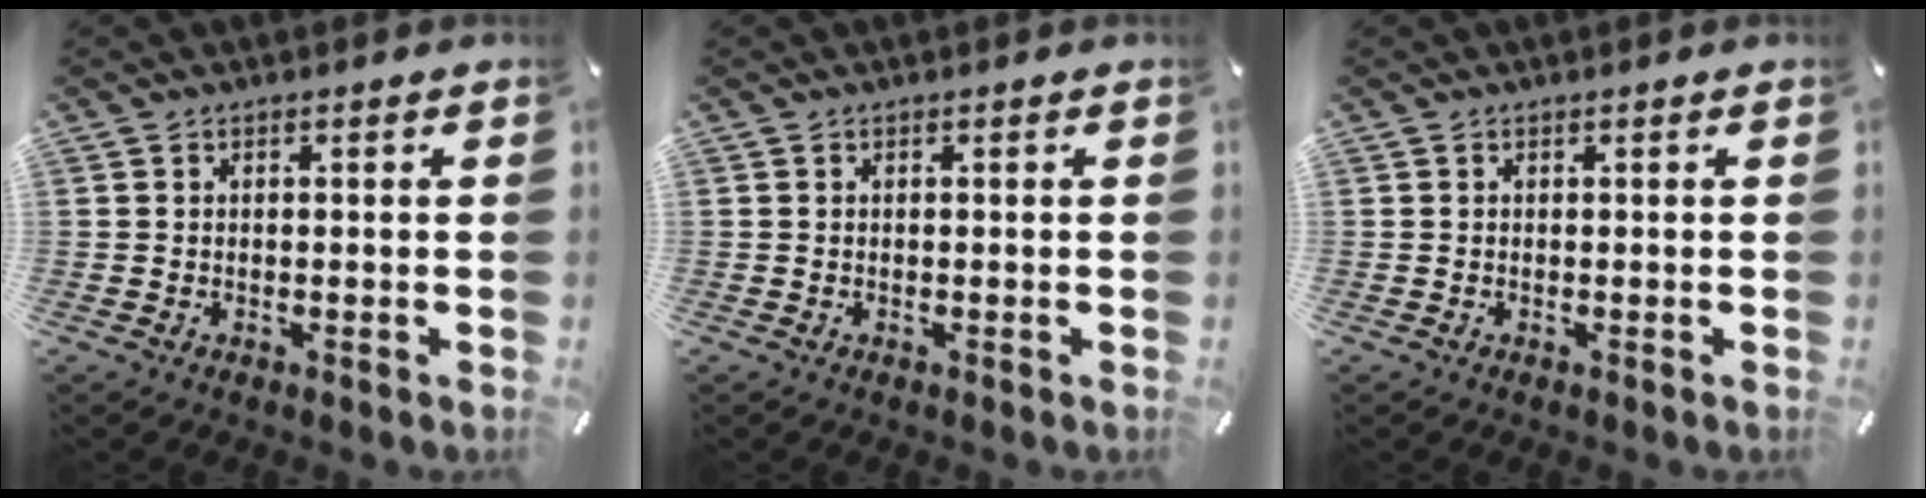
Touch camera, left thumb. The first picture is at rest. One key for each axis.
{"total": 0.0}
{"total": 0.0}